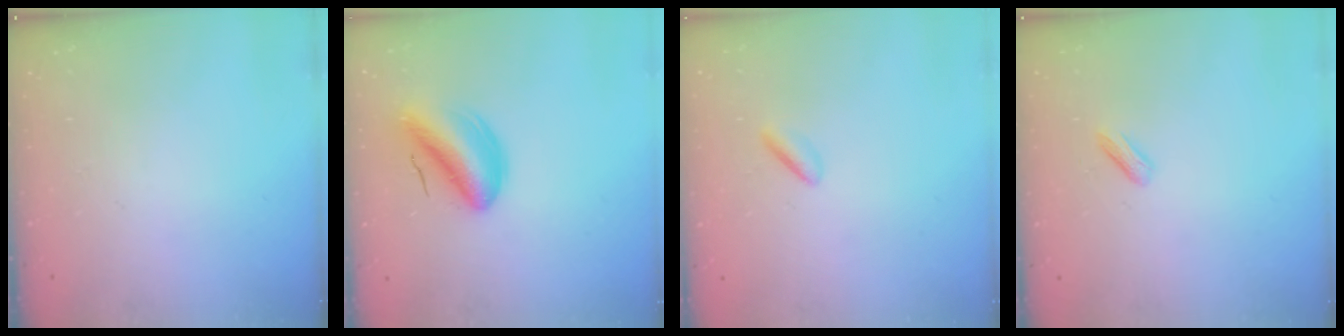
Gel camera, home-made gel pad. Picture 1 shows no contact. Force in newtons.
{"total": 9.4, "press": 8.9, "slide": 2.9}
{"total": 0.9, "press": 0.5, "slide": 0.7}
{"total": 2.8, "press": 2.7, "slide": 0.8}